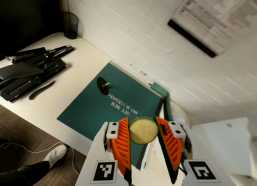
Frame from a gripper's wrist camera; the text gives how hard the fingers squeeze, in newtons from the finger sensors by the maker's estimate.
{"total": 8.8, "left": 8.8, "right": 8.7}